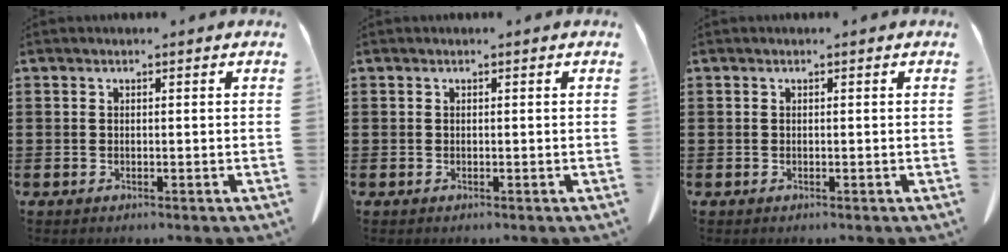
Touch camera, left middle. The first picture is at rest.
{"total": 0.0}
{"total": 0.0}